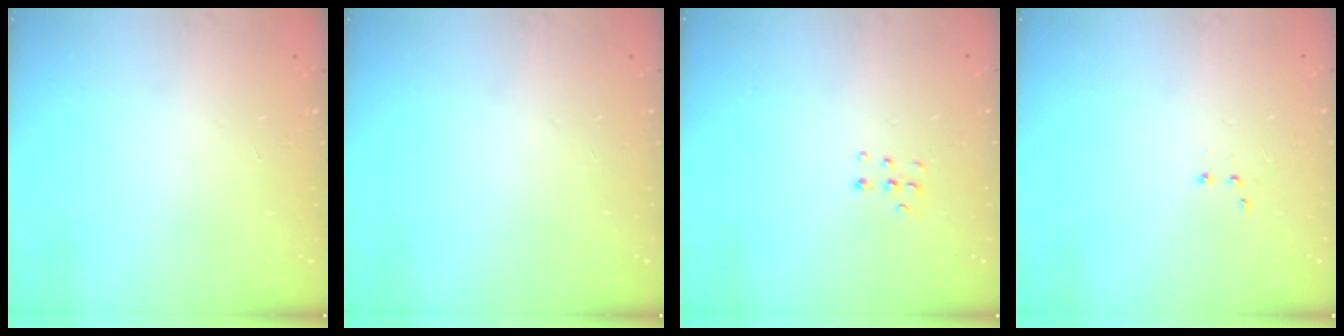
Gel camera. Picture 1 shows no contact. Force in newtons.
{"total": 0.0}
{"total": 4.3, "press": 4.2, "slide": 1.1}
{"total": 3.0, "press": 2.9, "slide": 0.7}